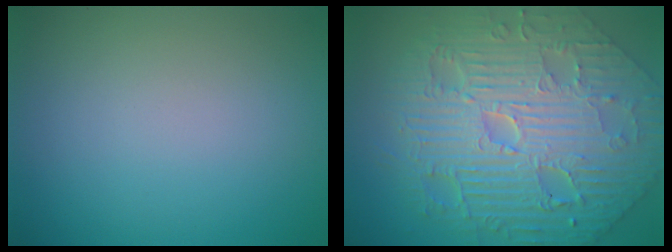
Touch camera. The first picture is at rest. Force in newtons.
{"total": 11.7, "press": 7.8, "slide": 8.7}